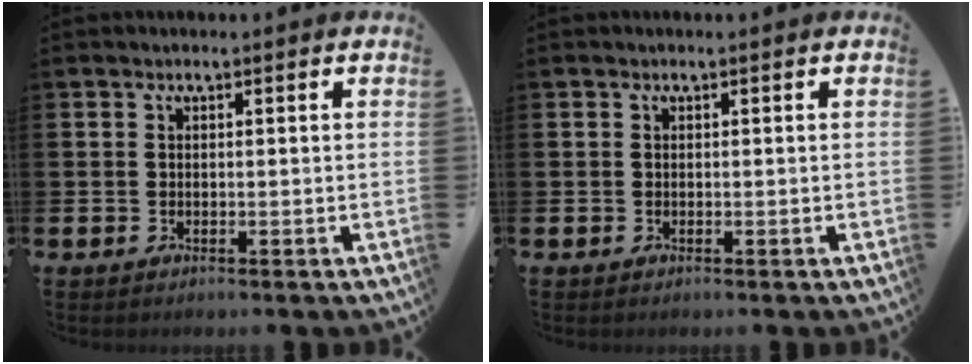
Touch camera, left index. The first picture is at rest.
{"total": 0.0}